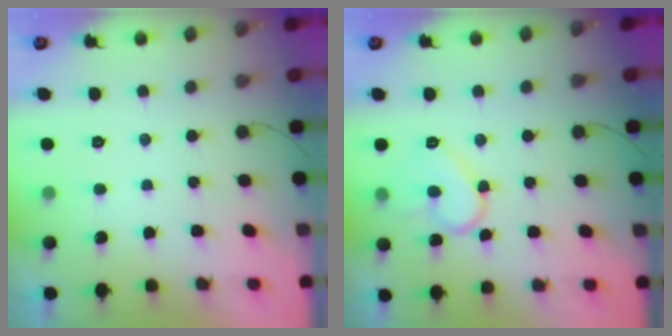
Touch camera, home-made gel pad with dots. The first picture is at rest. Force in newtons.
{"total": 9.5, "press": 9.5, "slide": 0.9}